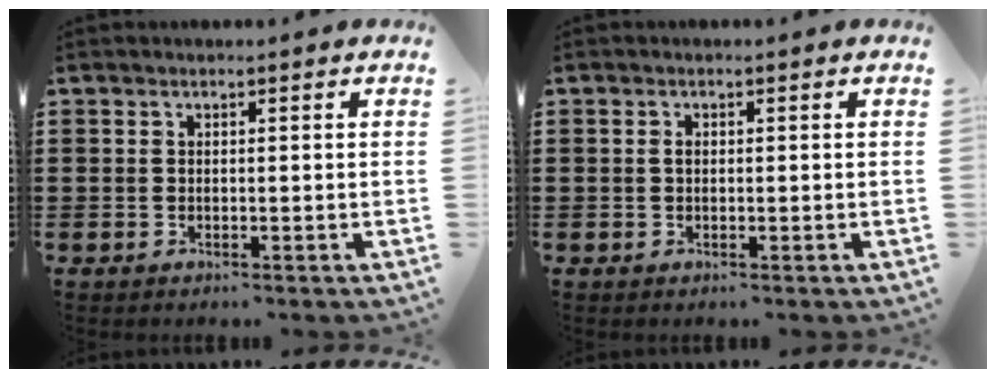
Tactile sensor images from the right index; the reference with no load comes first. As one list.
[{"total": 0.9, "force": [0.0, 0.5, 0.7], "torque": [-0.015, 0.001, 0.001]}]